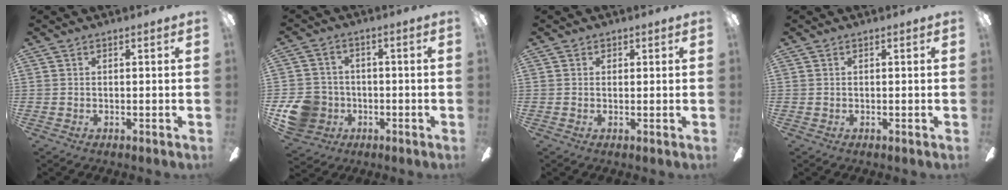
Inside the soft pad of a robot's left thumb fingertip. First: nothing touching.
{"total": 10.7, "force": [-3.2, 9.4, 3.9], "torque": [-0.089, 0.029, -0.053]}
{"total": 1.0, "force": [0.6, 0.7, 0.2], "torque": [0.004, 0.000, 0.009]}
{"total": 0.0}